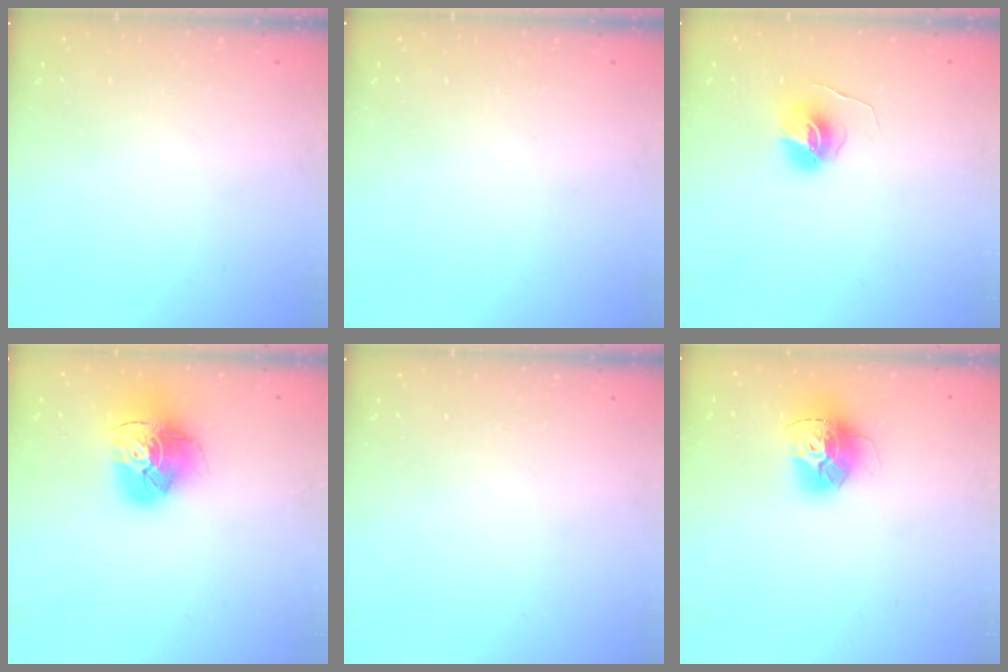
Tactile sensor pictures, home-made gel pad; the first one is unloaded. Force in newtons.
{"total": 0.0}
{"total": 6.7, "press": 6.7, "slide": 0.4}
{"total": 15.5, "press": 15.4, "slide": 1.7}
{"total": 0.0}
{"total": 13.9, "press": 13.8, "slide": 1.4}